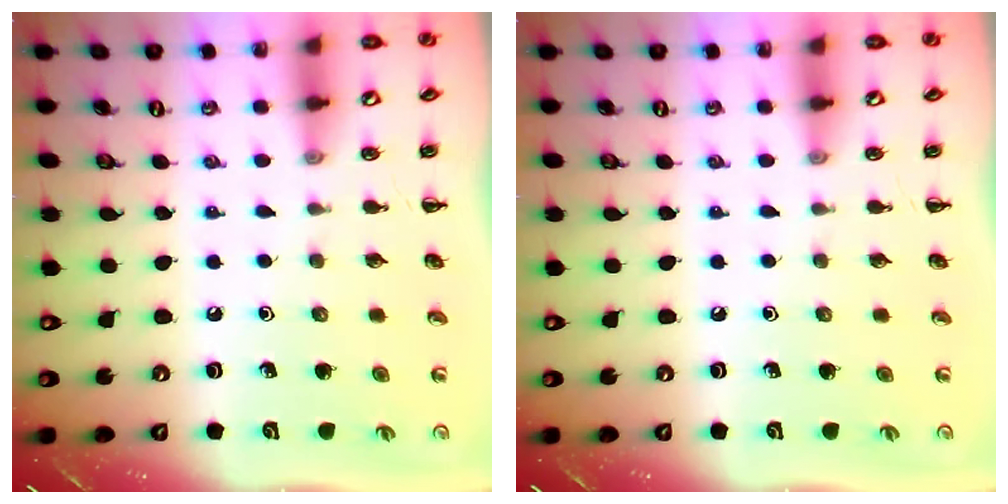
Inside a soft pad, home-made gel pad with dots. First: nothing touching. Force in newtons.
{"total": 0.0}